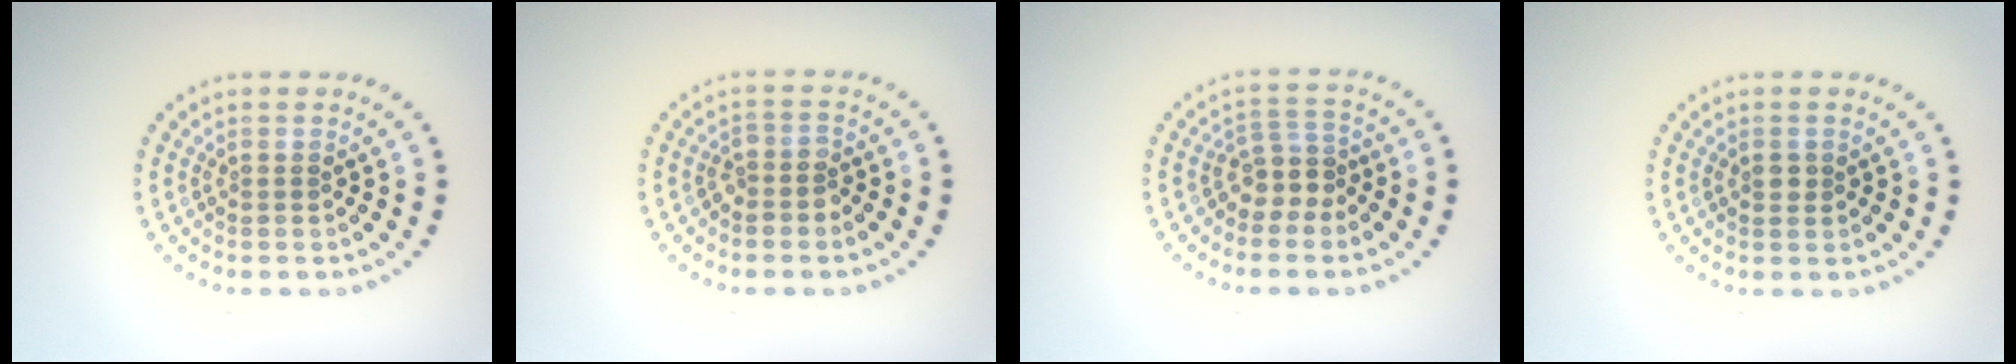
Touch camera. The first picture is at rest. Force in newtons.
{"total": 1.7, "press": 1.4, "slide": 0.9}
{"total": 2.8, "press": 2.2, "slide": 1.7}
{"total": 1.0, "press": 1.0, "slide": 0.2}